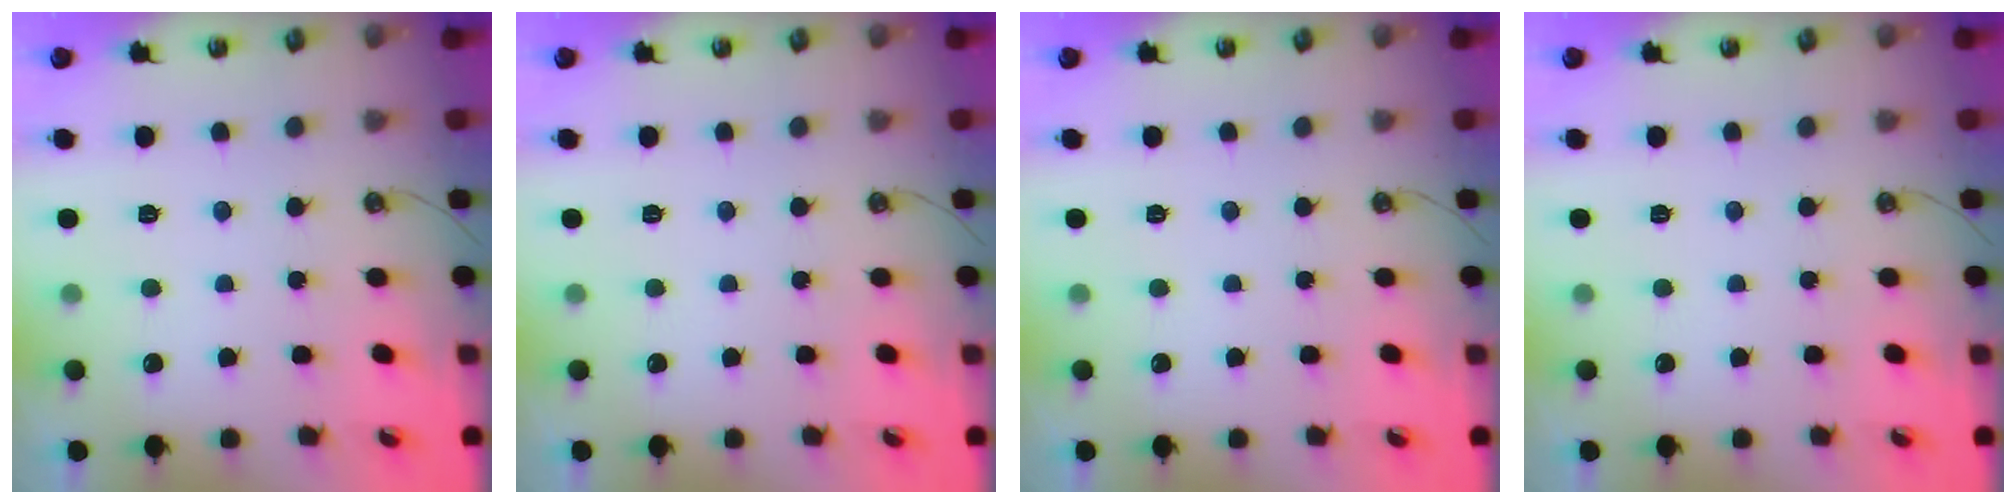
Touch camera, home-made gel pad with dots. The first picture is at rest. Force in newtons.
{"total": 0.0}
{"total": 0.0}
{"total": 0.0}